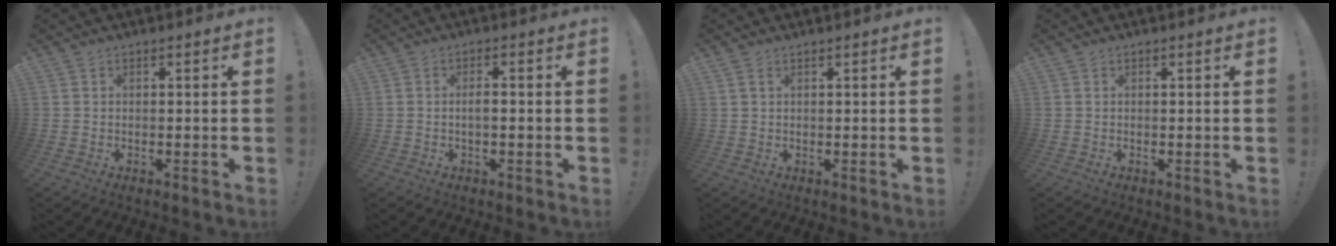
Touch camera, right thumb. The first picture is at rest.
{"total": 2.7, "force": [-0.5, 0.6, 2.6], "torque": [-0.047, 0.005, -0.010]}
{"total": 1.8, "force": [1.1, 0.8, 1.2], "torque": [-0.025, 0.001, 0.020]}
{"total": 0.0}